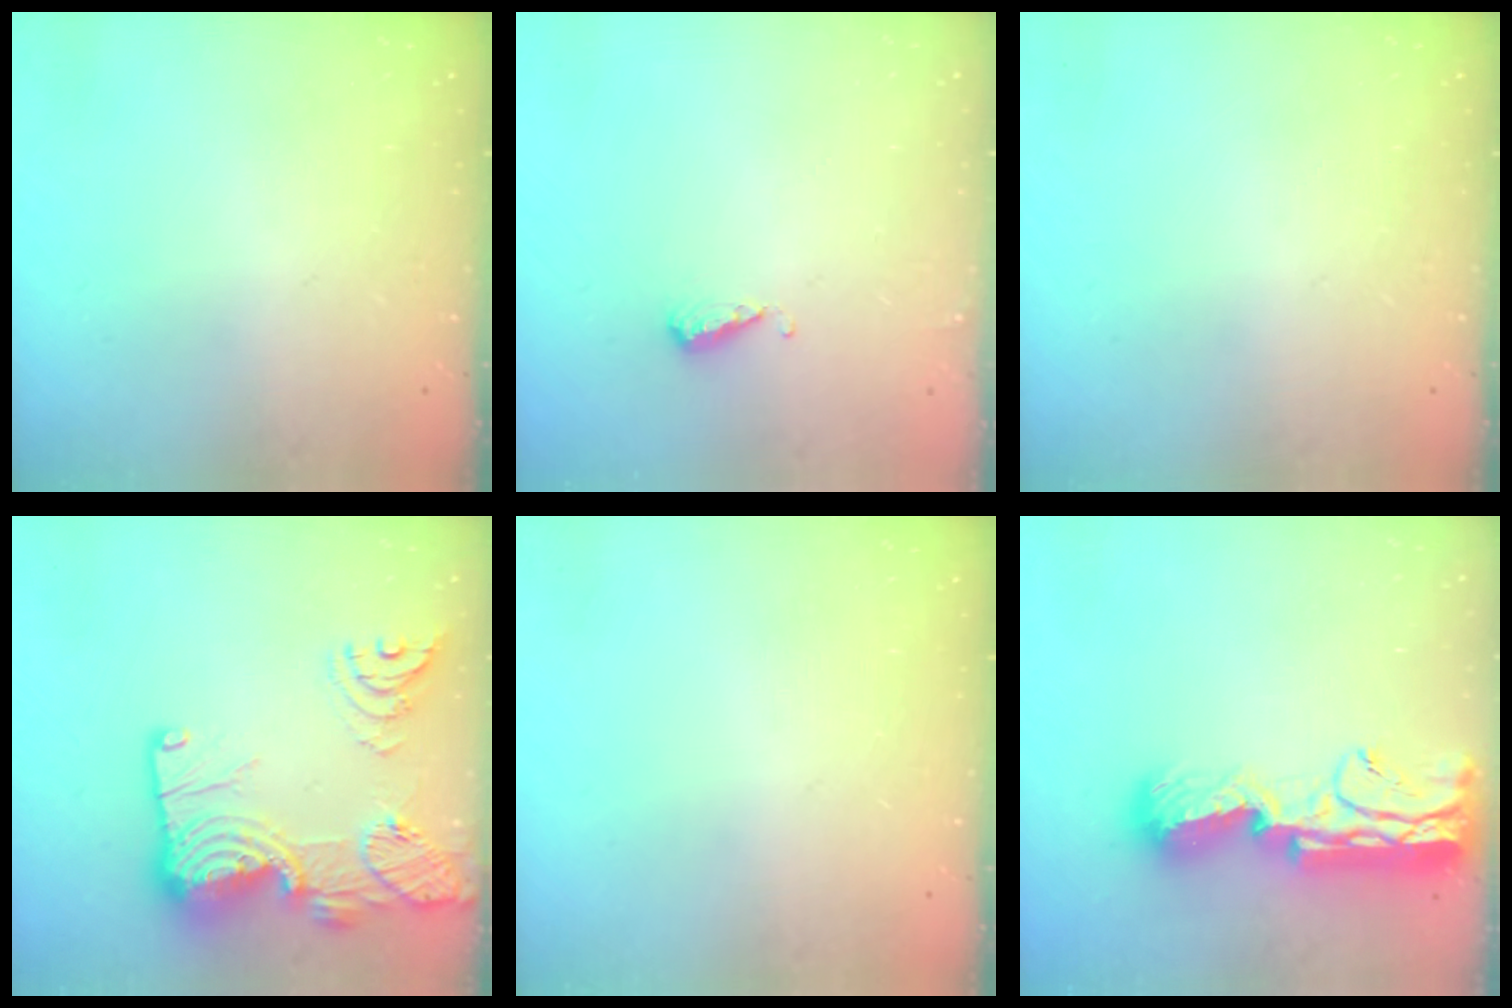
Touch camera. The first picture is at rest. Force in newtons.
{"total": 4.7, "press": 4.7, "slide": 0.6}
{"total": 0.0}
{"total": 25.2, "press": 24.5, "slide": 5.9}
{"total": 0.0}
{"total": 19.3, "press": 18.4, "slide": 5.6}